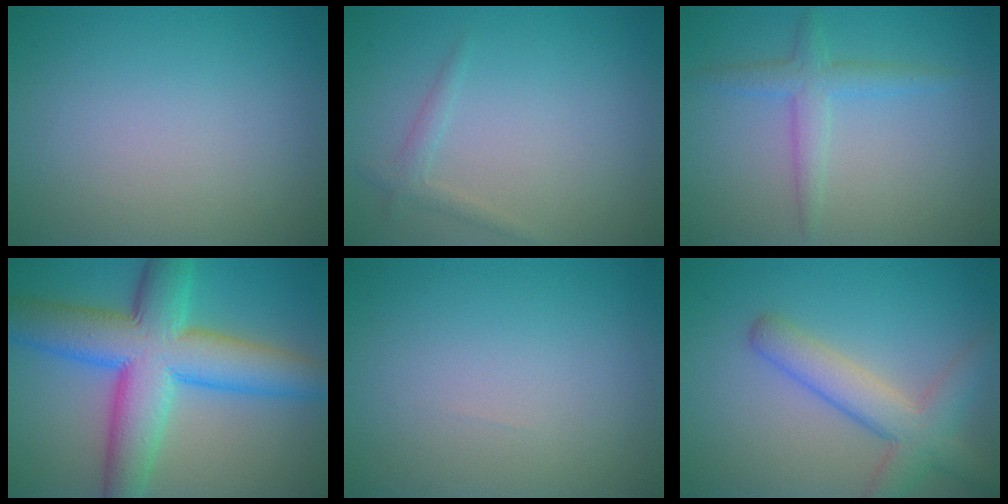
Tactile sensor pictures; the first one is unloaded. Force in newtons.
{"total": 1.2, "press": 1.2, "slide": 0.1}
{"total": 2.5, "press": 2.5, "slide": 0.1}
{"total": 11.1, "press": 11.1, "slide": 0.1}
{"total": 0.0}
{"total": 4.8, "press": 4.8, "slide": 0.2}